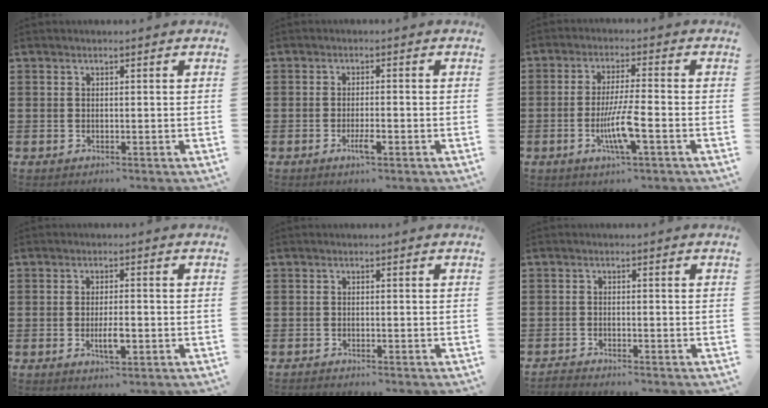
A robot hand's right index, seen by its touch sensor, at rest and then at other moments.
{"total": 2.8, "force": [-1.3, 0.5, 2.4], "torque": [-0.048, -0.002, -0.025]}
{"total": 7.1, "force": [-2.4, 0.6, 6.6], "torque": [-0.129, -0.015, -0.046]}
{"total": 3.9, "force": [-1.1, 1.2, 3.5], "torque": [-0.067, 0.001, -0.021]}
{"total": 1.1, "force": [-1.1, -0.1, -0.1], "torque": [0.001, -0.001, -0.022]}
{"total": 1.8, "force": [-1.7, -0.1, -0.3], "torque": [0.002, 0.002, -0.037]}